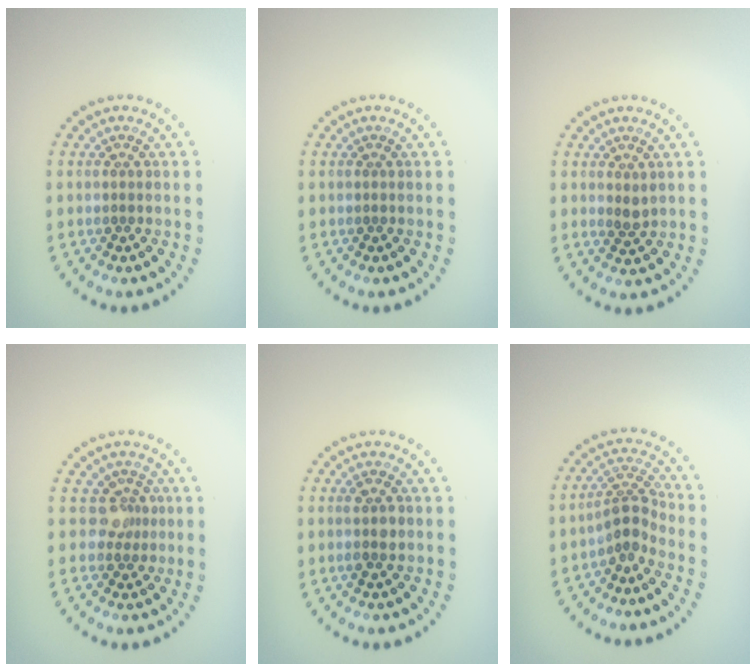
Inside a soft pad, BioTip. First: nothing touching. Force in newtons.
{"total": 0.0}
{"total": 1.1, "press": 1.0, "slide": 0.5}
{"total": 2.0, "press": 1.5, "slide": 1.3}
{"total": 1.5, "press": 1.5, "slide": 0.3}
{"total": 2.6, "press": 1.9, "slide": 1.8}